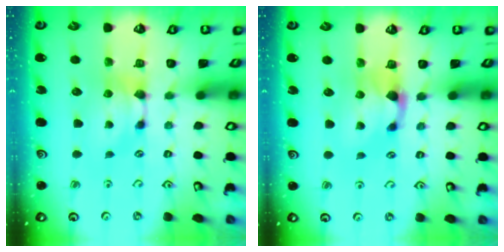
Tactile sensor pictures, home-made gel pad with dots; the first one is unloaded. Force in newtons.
{"total": 1.2, "press": 0.1, "slide": 1.2}